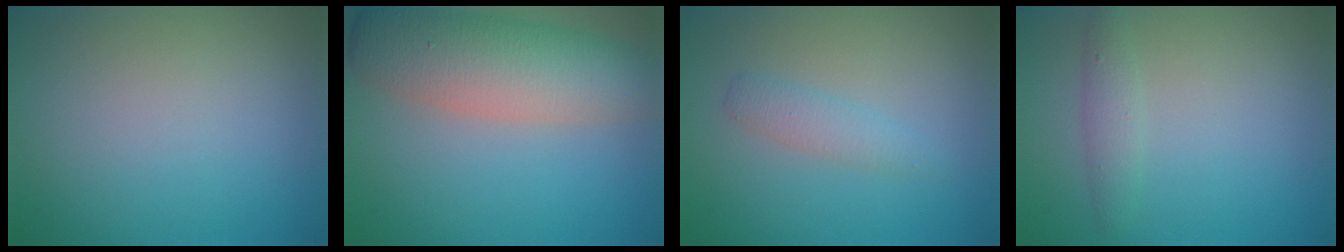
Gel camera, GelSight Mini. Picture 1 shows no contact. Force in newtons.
{"total": 8.0, "press": 8.0, "slide": 0.5}
{"total": 1.7, "press": 1.7, "slide": 0.0}
{"total": 1.6, "press": 1.6, "slide": 0.0}